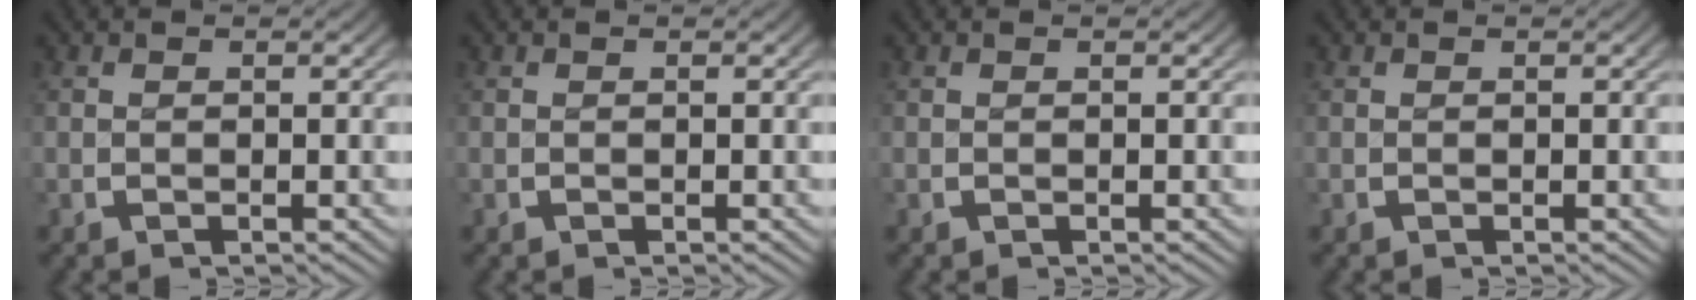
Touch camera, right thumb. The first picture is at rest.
{"total": 0.0}
{"total": 0.0}
{"total": 0.0}